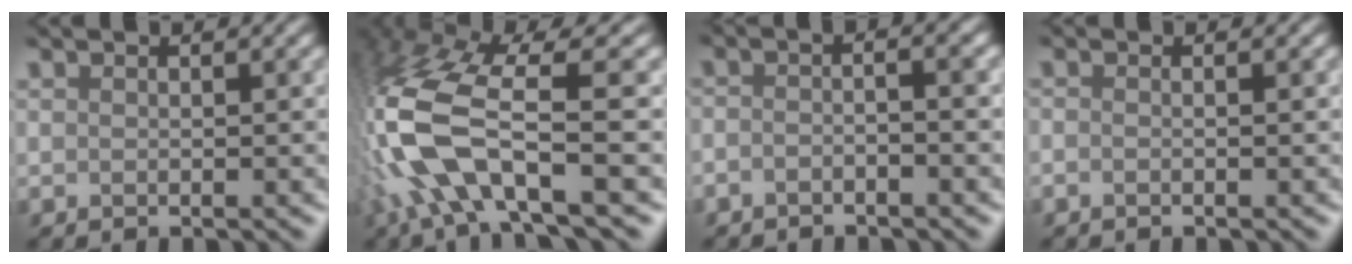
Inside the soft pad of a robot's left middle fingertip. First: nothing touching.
{"total": 10.0, "force": [-2.9, 3.5, 8.8], "torque": [-0.206, 0.005, -0.058]}
{"total": 1.6, "force": [-1.1, 0.1, 1.0], "torque": [-0.021, -0.002, -0.028]}
{"total": 0.8, "force": [-0.7, 0.0, 0.4], "torque": [-0.005, -0.003, -0.013]}